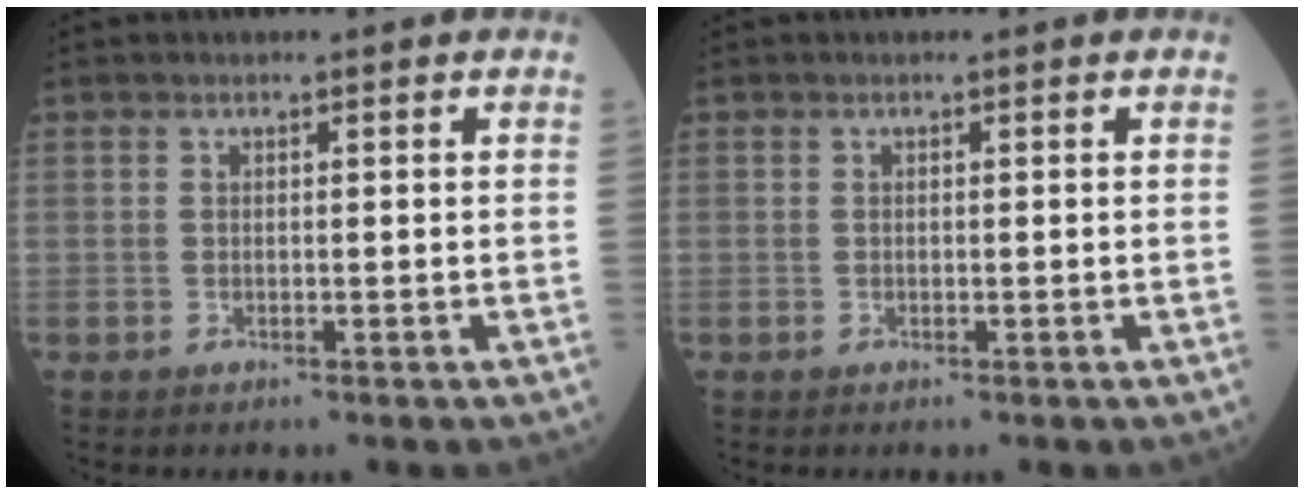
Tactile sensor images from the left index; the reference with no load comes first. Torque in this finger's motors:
{"motor_torque": [-0.36, 0.37, -0.03, -0.01]}